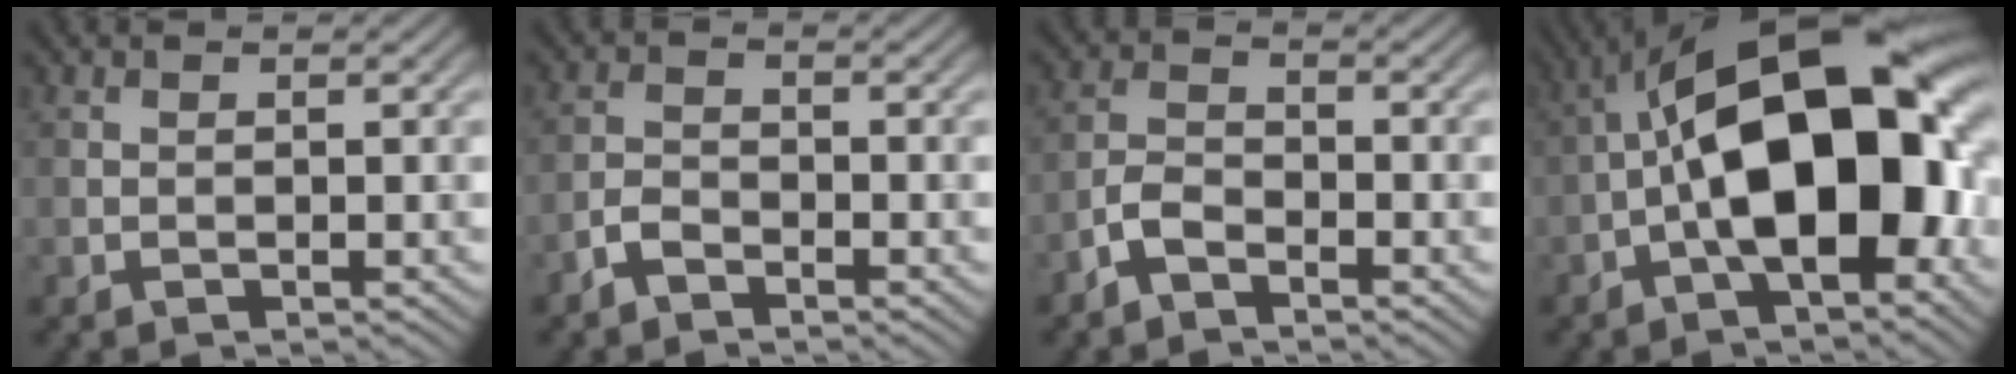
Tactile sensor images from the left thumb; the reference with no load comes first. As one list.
[{"total": 2.2, "force": [-1.9, 0.8, 0.8], "torque": [-0.015, 0.003, -0.045]}, {"total": 3.1, "force": [-2.4, 1.2, 1.5], "torque": [-0.032, 0.004, -0.059]}, {"total": 18.1, "force": [-2.0, 8.3, 16.0], "torque": [-0.244, 0.034, -0.049]}]